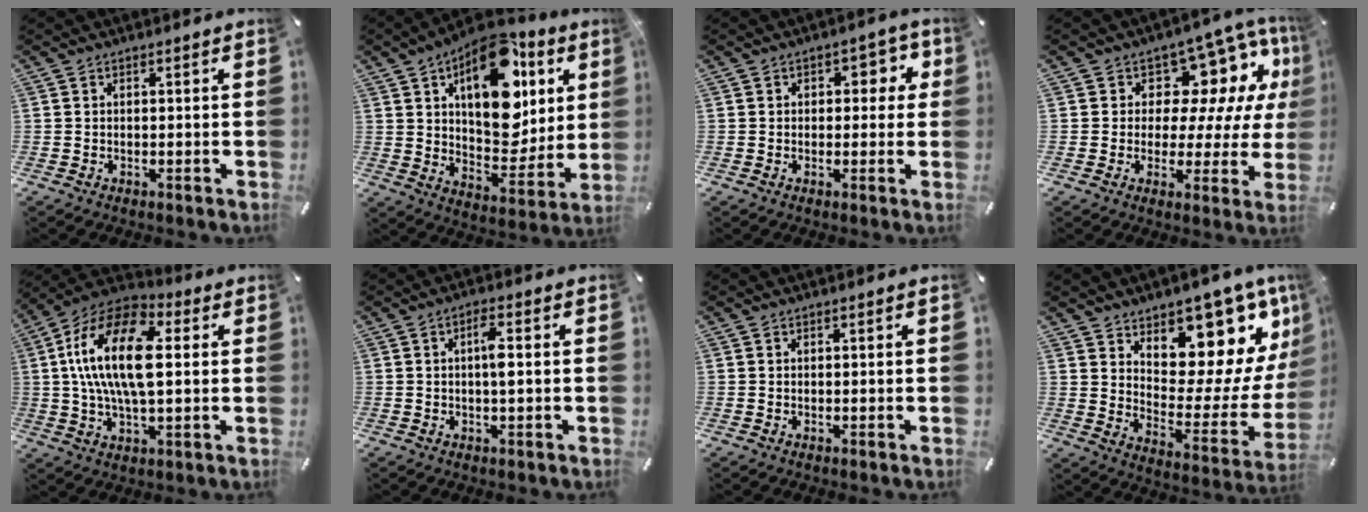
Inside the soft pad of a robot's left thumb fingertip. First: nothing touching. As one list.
[{"total": 22.5, "force": [9.2, 13.2, 15.7], "torque": [-0.217, -0.058, 0.156]}, {"total": 5.2, "force": [0.9, 3.7, 3.5], "torque": [-0.033, -0.001, 0.006]}, {"total": 12.3, "force": [6.3, 8.2, 6.7], "torque": [-0.091, -0.053, 0.113]}, {"total": 18.7, "force": [2.4, 9.4, 15.9], "torque": [-0.341, 0.003, 0.038]}, {"total": 4.4, "force": [0.1, 0.9, 4.3], "torque": [-0.083, 0.005, -0.002]}, {"total": 0.0}, {"total": 12.5, "force": [9.5, 6.6, 4.7], "torque": [-0.030, -0.119, 0.153]}]